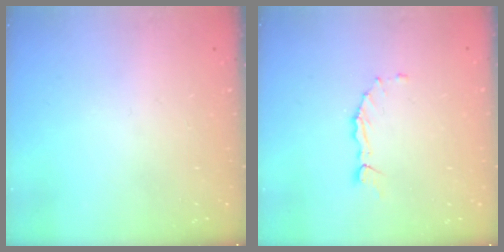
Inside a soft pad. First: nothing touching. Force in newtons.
{"total": 2.1, "press": 2.0, "slide": 0.3}